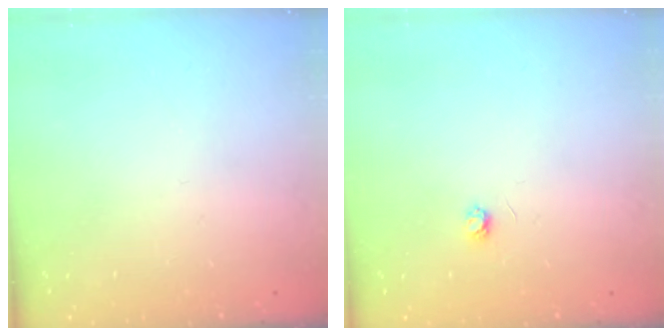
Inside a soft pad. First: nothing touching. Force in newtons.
{"total": 2.9, "press": 2.9, "slide": 0.3}